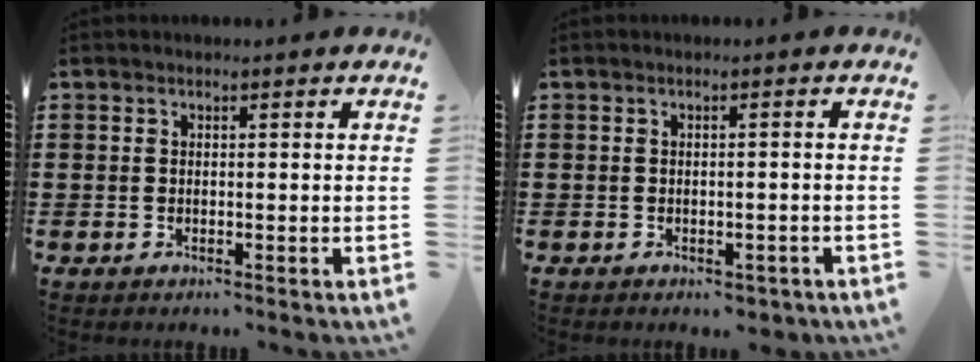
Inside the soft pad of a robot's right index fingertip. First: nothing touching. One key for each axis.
{"total": 1.1, "fx": -0.9, "fy": 0.4, "fz": 0.5, "tx": -0.013, "ty": -0.001, "tz": -0.019}